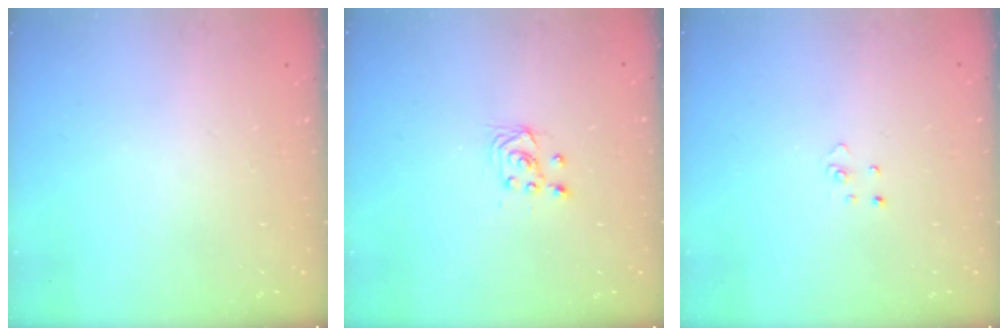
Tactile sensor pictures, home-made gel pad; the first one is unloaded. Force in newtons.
{"total": 2.9, "press": 2.7, "slide": 1.0}
{"total": 2.7, "press": 2.7, "slide": 0.3}